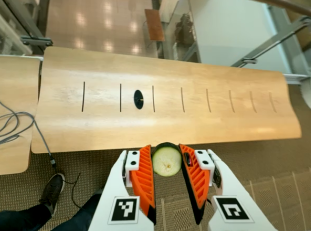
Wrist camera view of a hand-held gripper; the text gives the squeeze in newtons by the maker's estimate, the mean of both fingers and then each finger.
{"total": 9.0, "left": 9.0, "right": 9.0}